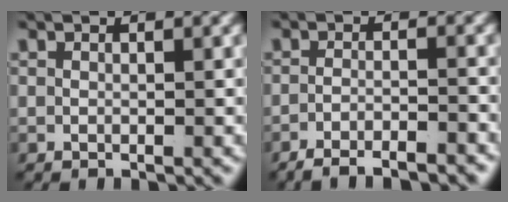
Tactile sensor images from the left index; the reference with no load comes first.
{"total": 4.9, "force": [-4.7, 0.7, 1.4], "torque": [-0.020, -0.012, -0.075]}